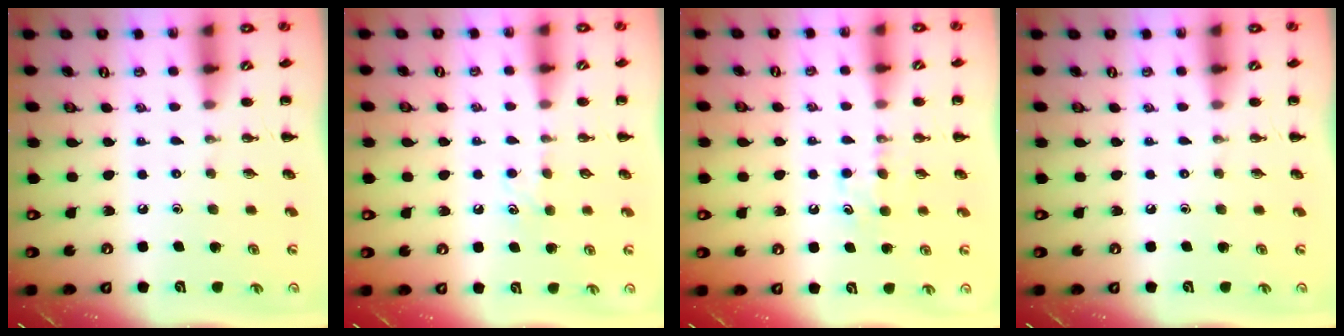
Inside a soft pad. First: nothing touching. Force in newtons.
{"total": 4.9, "press": 4.7, "slide": 1.4}
{"total": 4.6, "press": 4.4, "slide": 1.5}
{"total": 0.0}